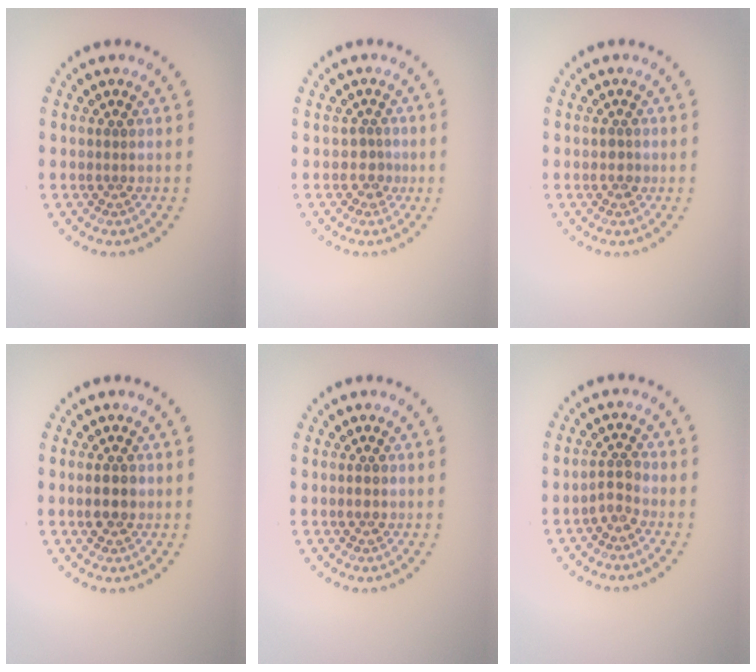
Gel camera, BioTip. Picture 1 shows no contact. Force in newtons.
{"total": 1.5, "press": 1.1, "slide": 1.1}
{"total": 1.0, "press": 0.9, "slide": 0.3}
{"total": 2.5, "press": 2.5, "slide": 0.2}
{"total": 1.1, "press": 1.1, "slide": 0.1}
{"total": 1.8, "press": 1.5, "slide": 0.9}